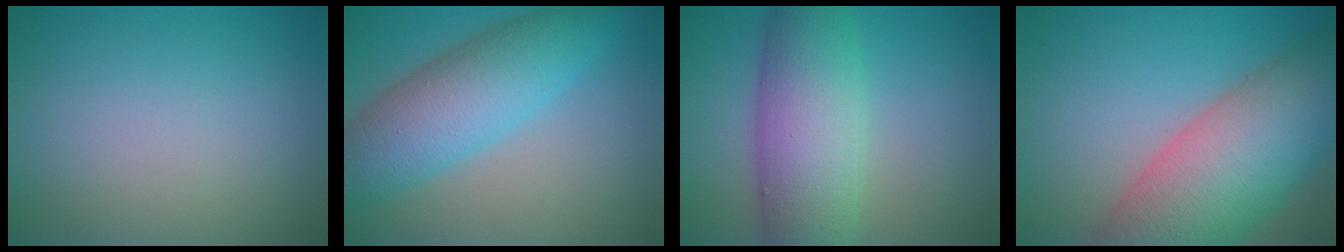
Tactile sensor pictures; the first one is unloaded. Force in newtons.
{"total": 8.0, "press": 8.0, "slide": 0.1}
{"total": 9.2, "press": 9.2, "slide": 0.1}
{"total": 13.2, "press": 13.2, "slide": 0.8}